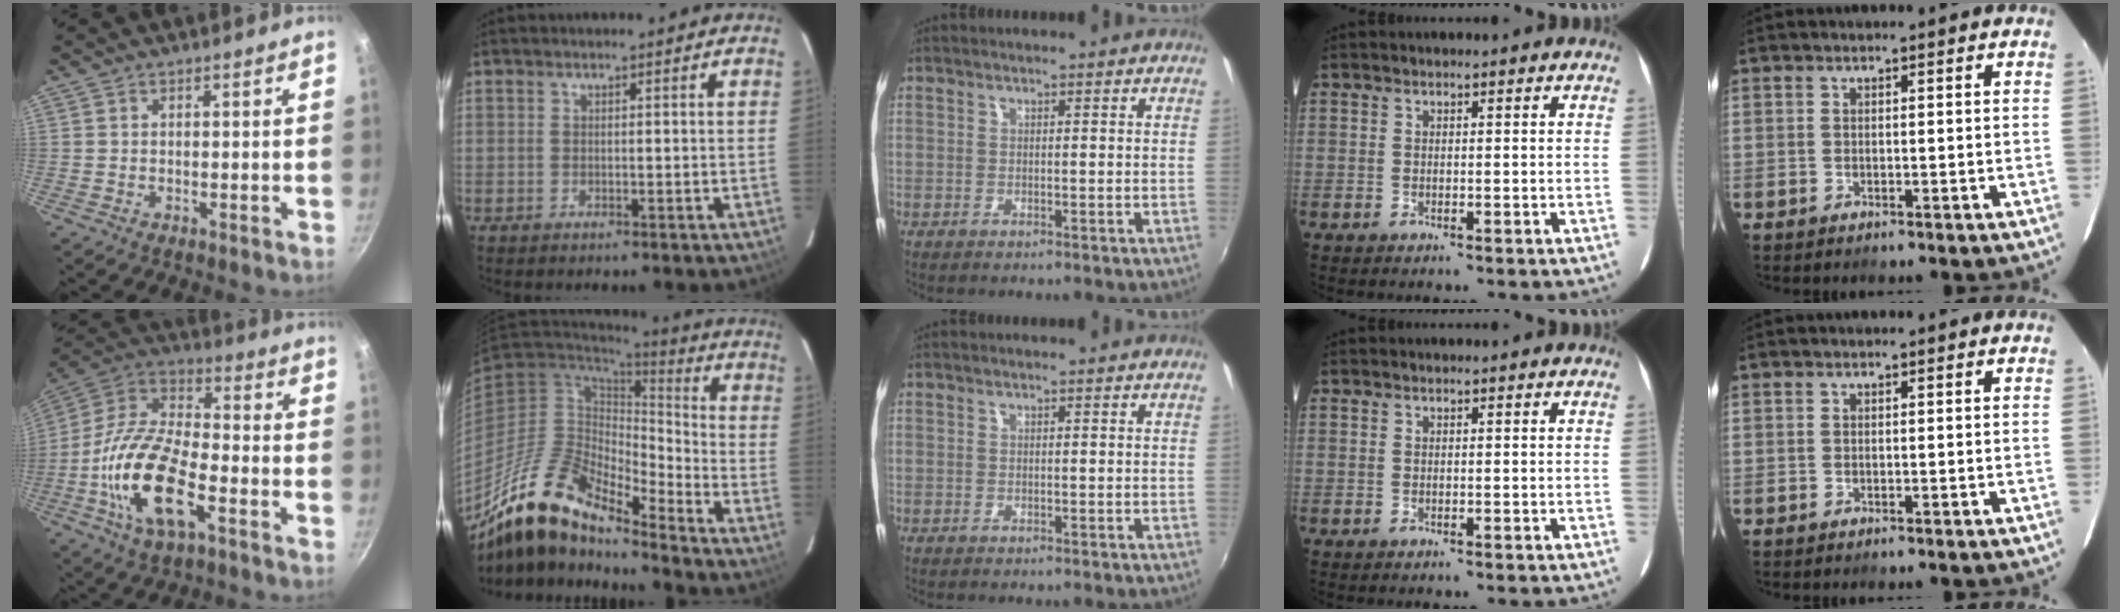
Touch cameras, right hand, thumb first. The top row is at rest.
{"thumb": {"total": 19.7, "force": [-6.7, 9.0, 16.1], "torque": [-0.303, 0.035, -0.143]}, "index": {"total": 18.0, "force": [-14.7, 4.6, 9.2], "torque": [-0.164, -0.017, -0.283]}}